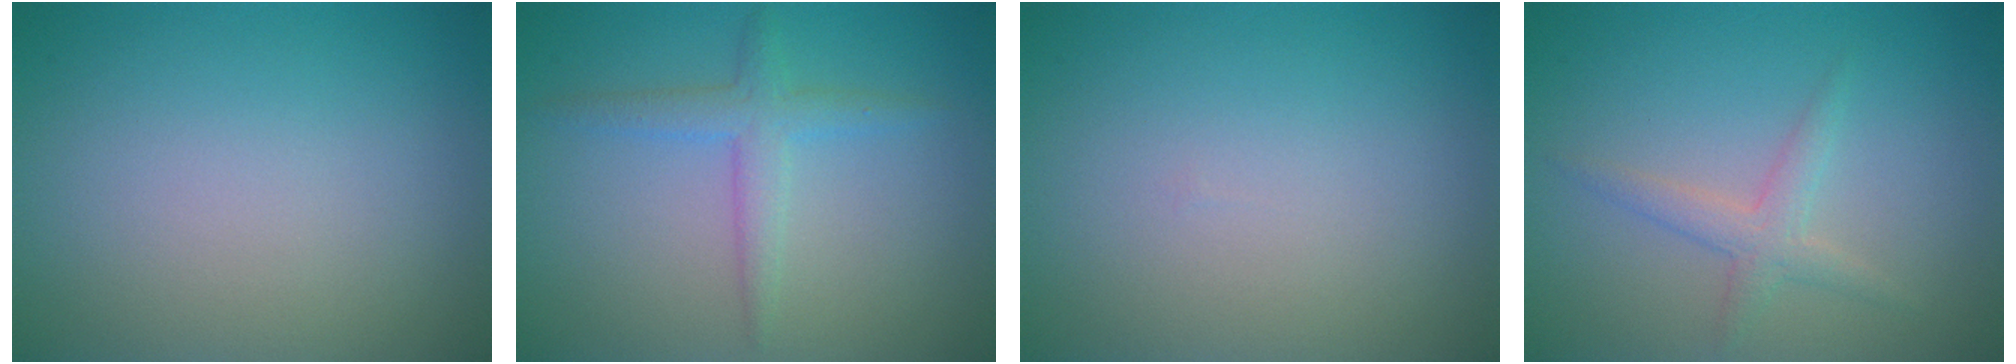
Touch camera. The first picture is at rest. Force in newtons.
{"total": 2.5, "press": 2.5, "slide": 0.1}
{"total": 0.0}
{"total": 2.0, "press": 2.0, "slide": 0.1}